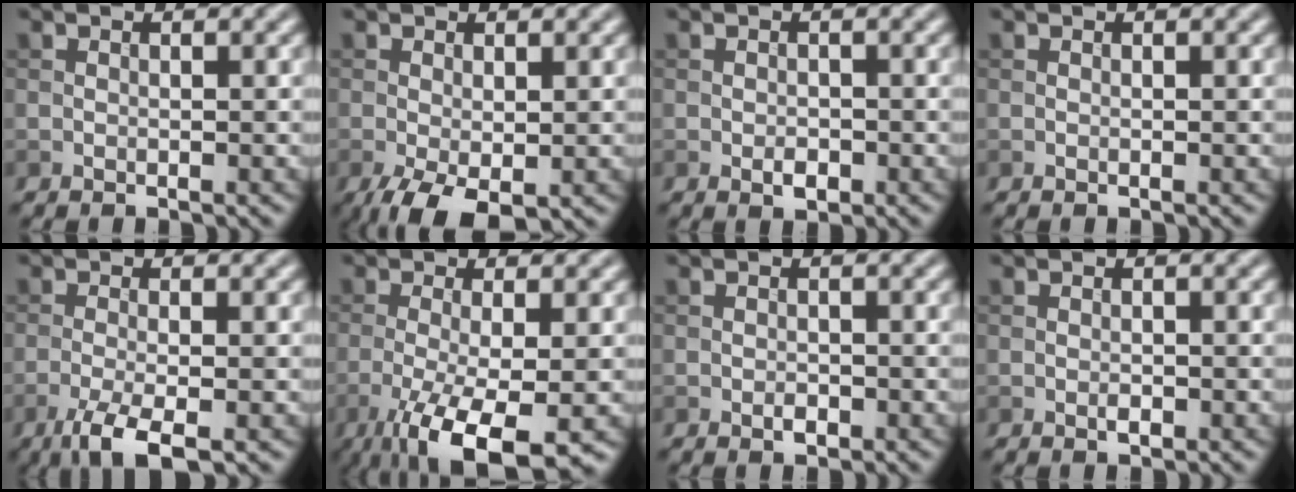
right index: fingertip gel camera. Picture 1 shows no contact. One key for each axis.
{"total": 4.6, "fx": -2.0, "fy": 2.0, "fz": 3.6, "tx": -0.074, "ty": -0.017, "tz": -0.031}
{"total": 1.3, "fx": -0.5, "fy": 0.8, "fz": 0.9, "tx": -0.014, "ty": -0.001, "tz": -0.010}
{"total": 0.0}
{"total": 4.1, "fx": -2.2, "fy": 1.0, "fz": 3.2, "tx": -0.065, "ty": -0.007, "tz": -0.049}
{"total": 8.3, "fx": -3.8, "fy": 2.4, "fz": 6.9, "tx": -0.134, "ty": -0.019, "tz": -0.063}
{"total": 0.9, "fx": -0.5, "fy": 0.5, "fz": 0.6, "tx": -0.008, "ty": 0.000, "tz": -0.008}
{"total": 0.8, "fx": -0.3, "fy": 0.4, "fz": 0.6, "tx": -0.008, "ty": 0.000, "tz": -0.005}